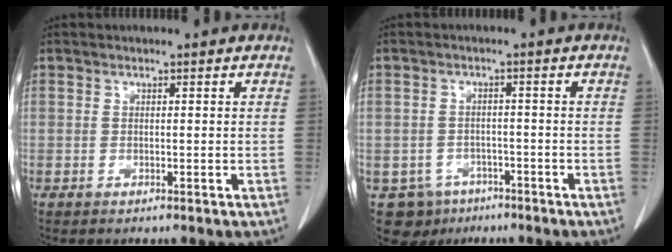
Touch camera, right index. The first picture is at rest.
{"total": 6.2, "force": [-3.5, 5.0, 0.6], "torque": [-0.011, 0.007, -0.046]}